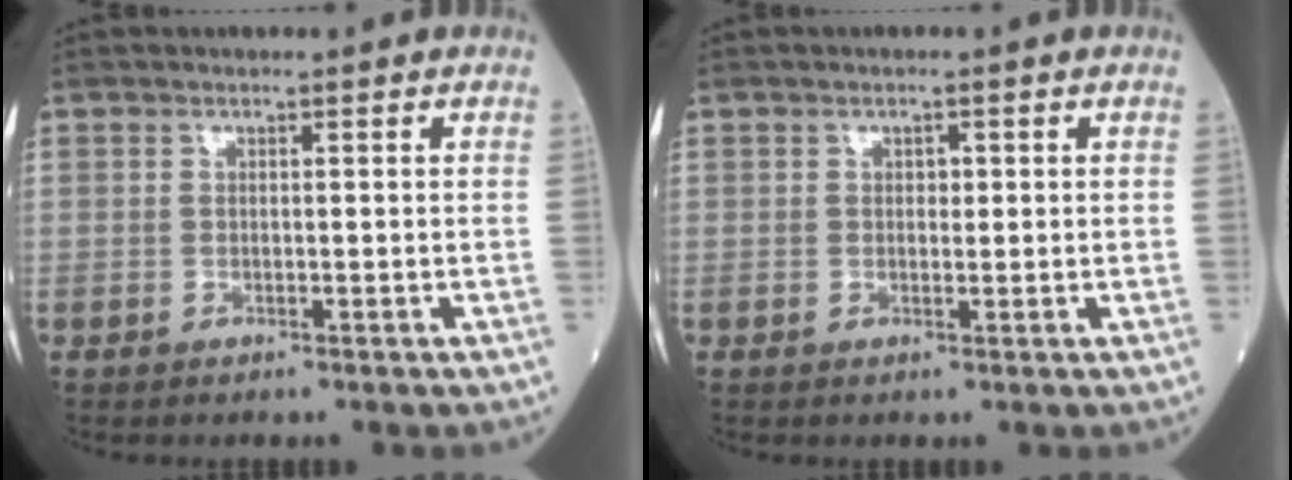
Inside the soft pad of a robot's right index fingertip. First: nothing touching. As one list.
[{"total": 1.1, "force": [0.3, 0.7, 0.8], "torque": [-0.010, 0.000, 0.004]}]